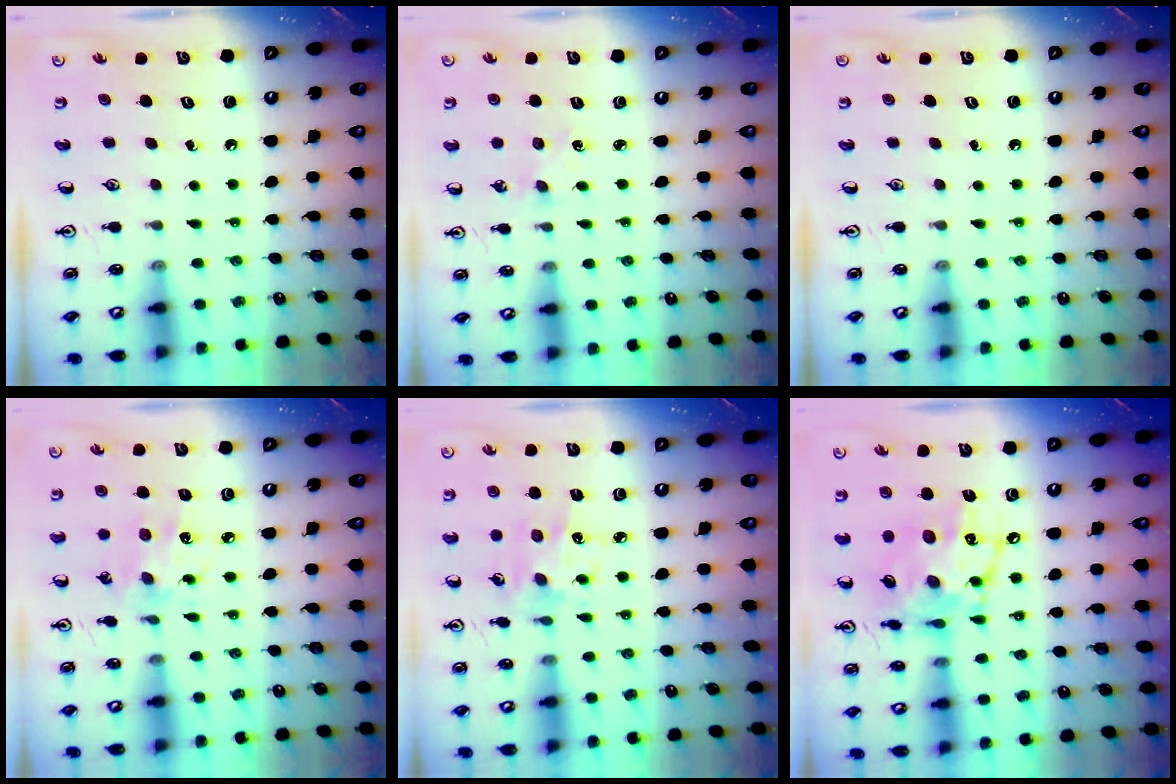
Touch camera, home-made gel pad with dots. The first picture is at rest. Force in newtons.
{"total": 1.2, "press": 1.2, "slide": 0.3}
{"total": 0.0}
{"total": 4.5, "press": 4.3, "slide": 1.1}
{"total": 4.6, "press": 4.3, "slide": 1.5}
{"total": 14.9, "press": 14.8, "slide": 1.4}